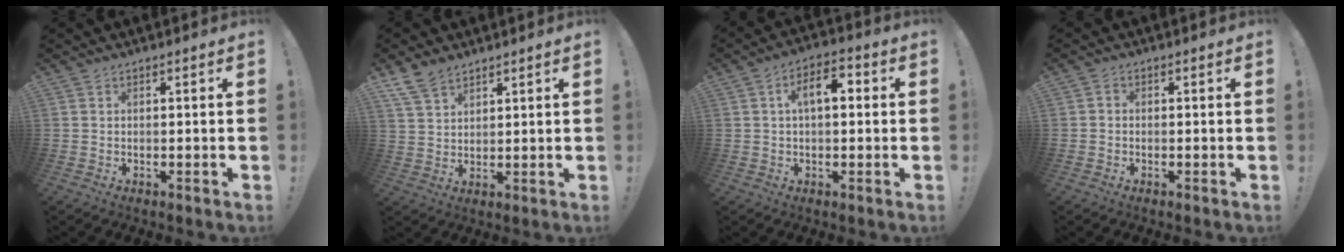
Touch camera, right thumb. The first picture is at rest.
{"total": 5.2, "force": [3.3, 3.4, 2.2], "torque": [-0.040, -0.008, 0.064]}
{"total": 7.7, "force": [1.0, 3.8, 6.6], "torque": [-0.100, 0.011, 0.013]}
{"total": 1.1, "force": [-0.6, 0.6, 0.6], "torque": [-0.010, 0.003, -0.011]}